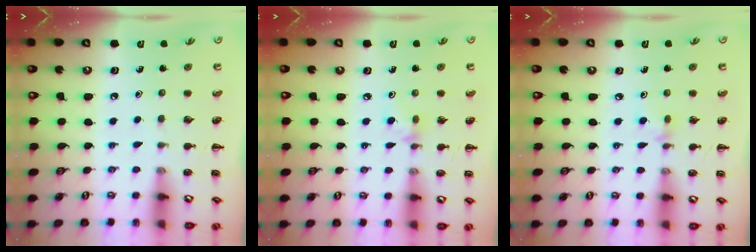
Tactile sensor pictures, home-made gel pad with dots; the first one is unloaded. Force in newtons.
{"total": 5.1, "press": 4.7, "slide": 1.8}
{"total": 3.9, "press": 3.7, "slide": 1.4}